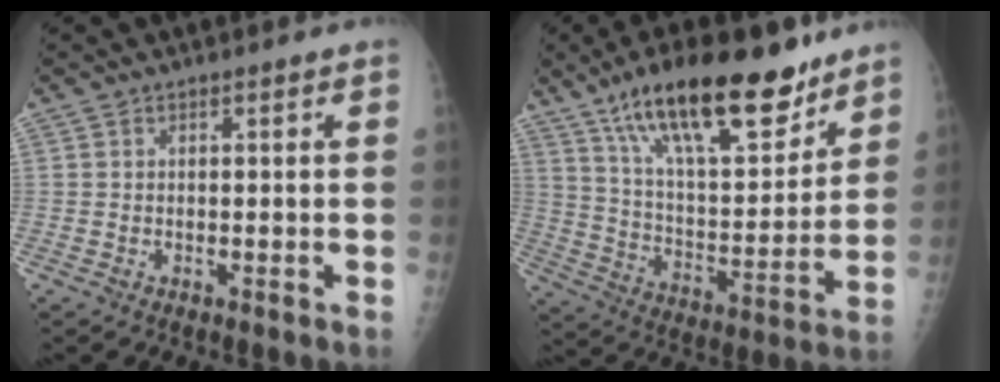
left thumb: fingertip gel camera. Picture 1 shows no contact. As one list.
[{"total": 24.2, "force": [16.2, 8.4, 15.8], "torque": [-0.223, -0.061, 0.273]}]